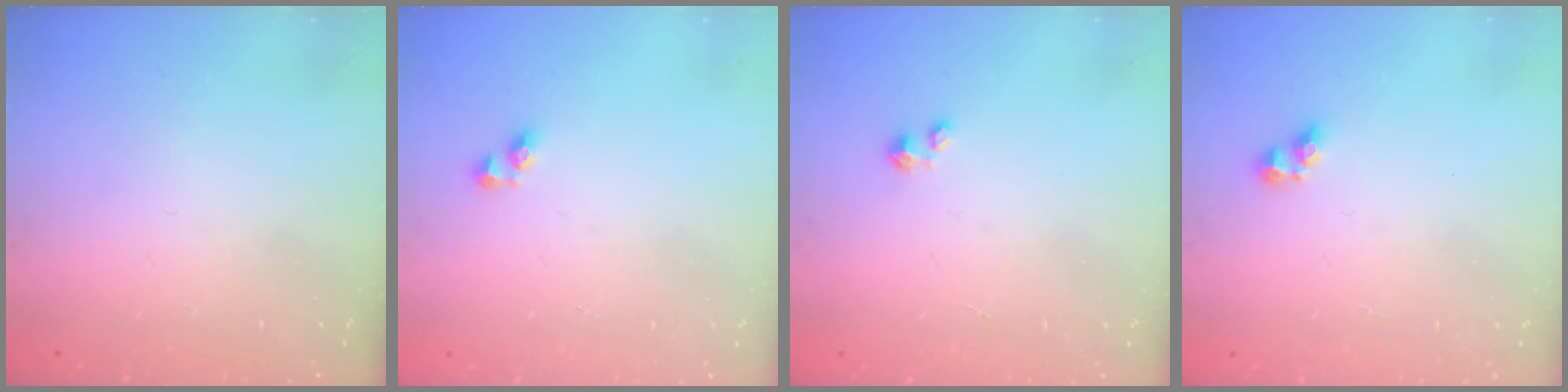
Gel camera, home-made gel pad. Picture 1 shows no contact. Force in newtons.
{"total": 3.8, "press": 3.7, "slide": 0.5}
{"total": 0.0}
{"total": 2.9, "press": 2.6, "slide": 1.1}